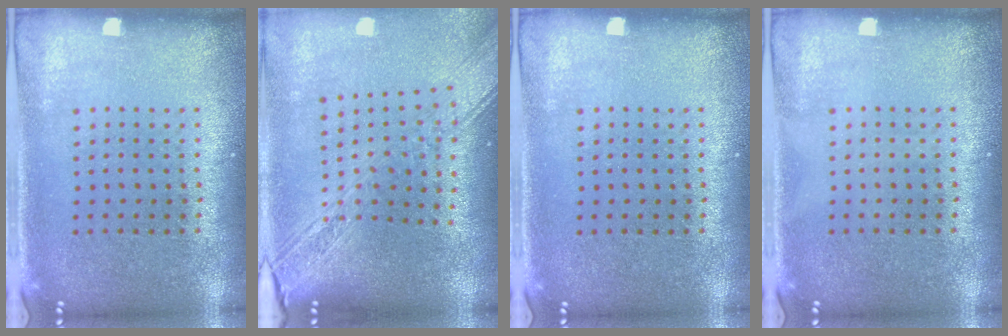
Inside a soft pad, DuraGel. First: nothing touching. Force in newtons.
{"total": 3.1, "press": 2.3, "slide": 2.0}
{"total": 0.0}
{"total": 0.0}